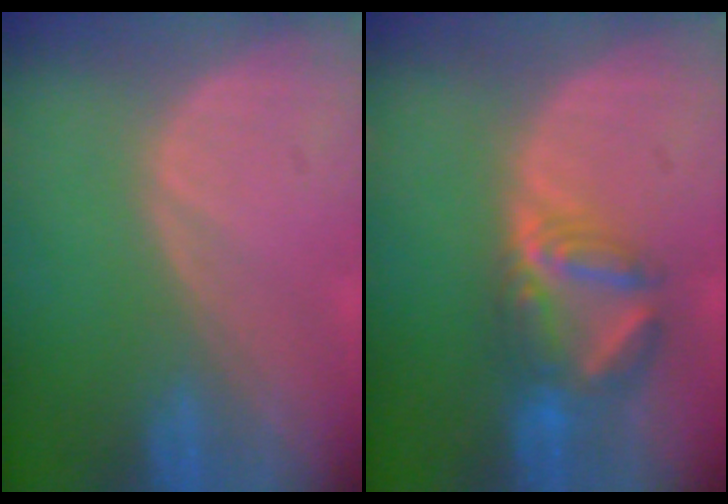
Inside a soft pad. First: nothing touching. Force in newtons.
{"total": 6.5, "press": 6.4, "slide": 1.2}